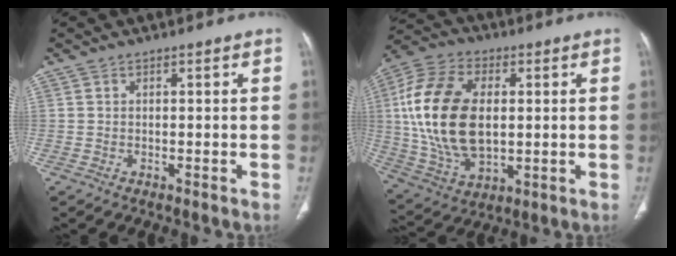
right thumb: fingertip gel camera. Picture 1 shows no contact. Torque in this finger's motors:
{"motor_torque": [-0.85, 1.89, 2.01, 0.10, 0.33]}